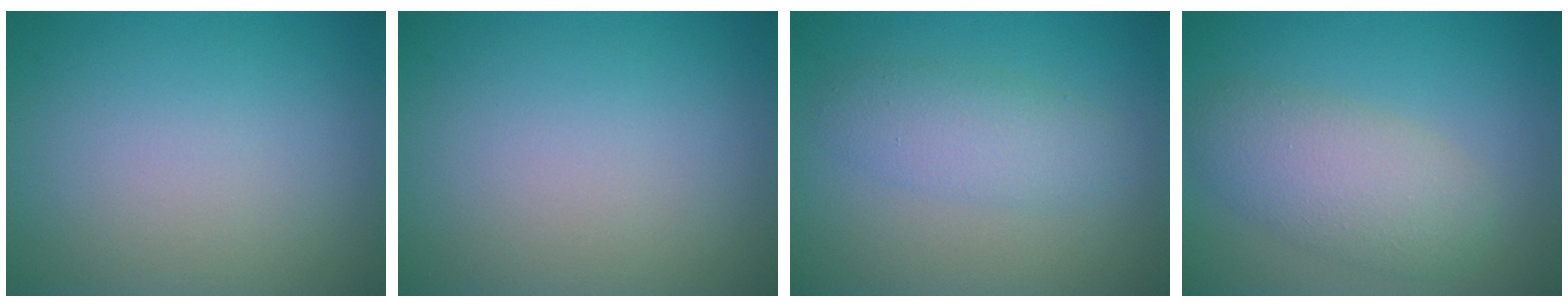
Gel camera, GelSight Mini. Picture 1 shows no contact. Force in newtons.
{"total": 0.0}
{"total": 3.0, "press": 3.0, "slide": 0.2}
{"total": 4.8, "press": 4.8, "slide": 0.2}